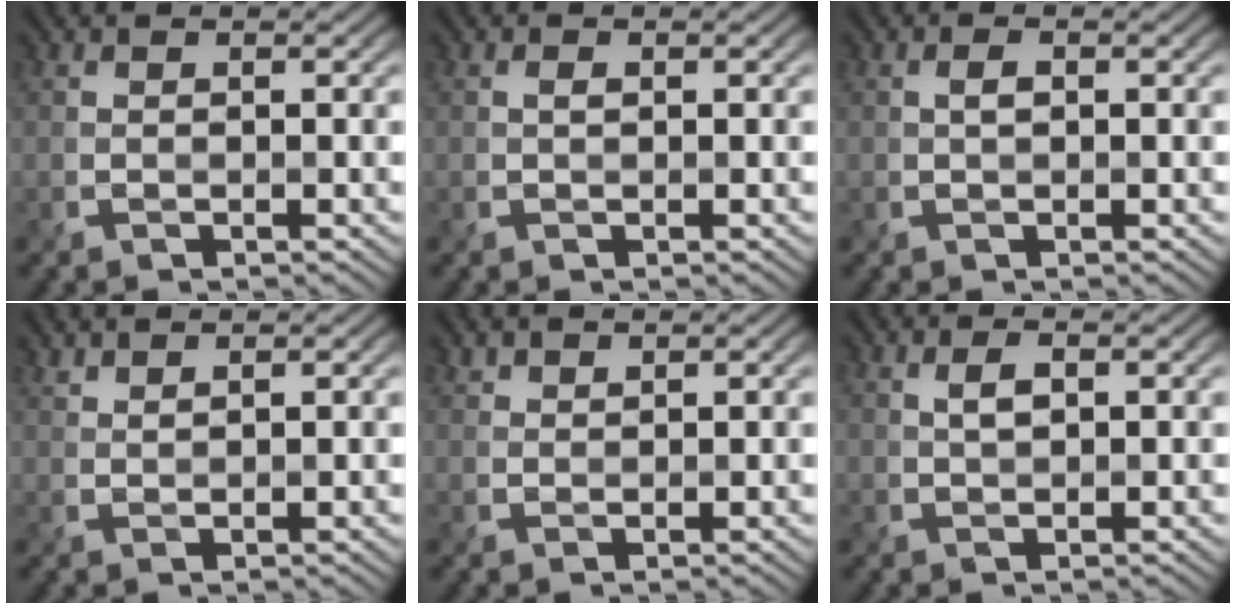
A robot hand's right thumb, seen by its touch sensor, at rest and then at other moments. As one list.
[{"total": 0.5, "force": [0.0, 0.3, 0.5], "torque": [-0.009, -0.001, -0.001]}, {"total": 1.1, "force": [-0.1, 0.5, 0.9], "torque": [-0.018, 0.001, -0.001]}, {"total": 1.5, "force": [1.4, 0.1, 0.4], "torque": [-0.013, 0.000, 0.031]}, {"total": 1.2, "force": [1.1, 0.3, 0.3], "torque": [-0.010, 0.001, 0.029]}, {"total": 1.7, "force": [0.4, 0.7, 1.5], "torque": [-0.031, 0.000, 0.009]}]